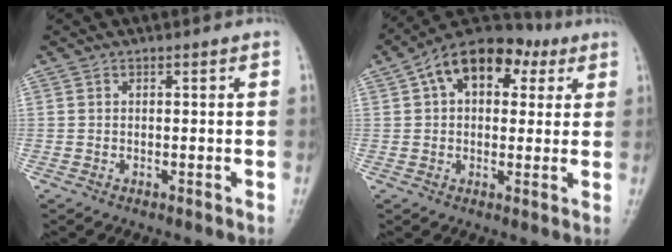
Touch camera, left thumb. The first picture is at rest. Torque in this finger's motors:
{"motor_torque": [1.37, 1.70, 0.94, -0.91, 0.11]}